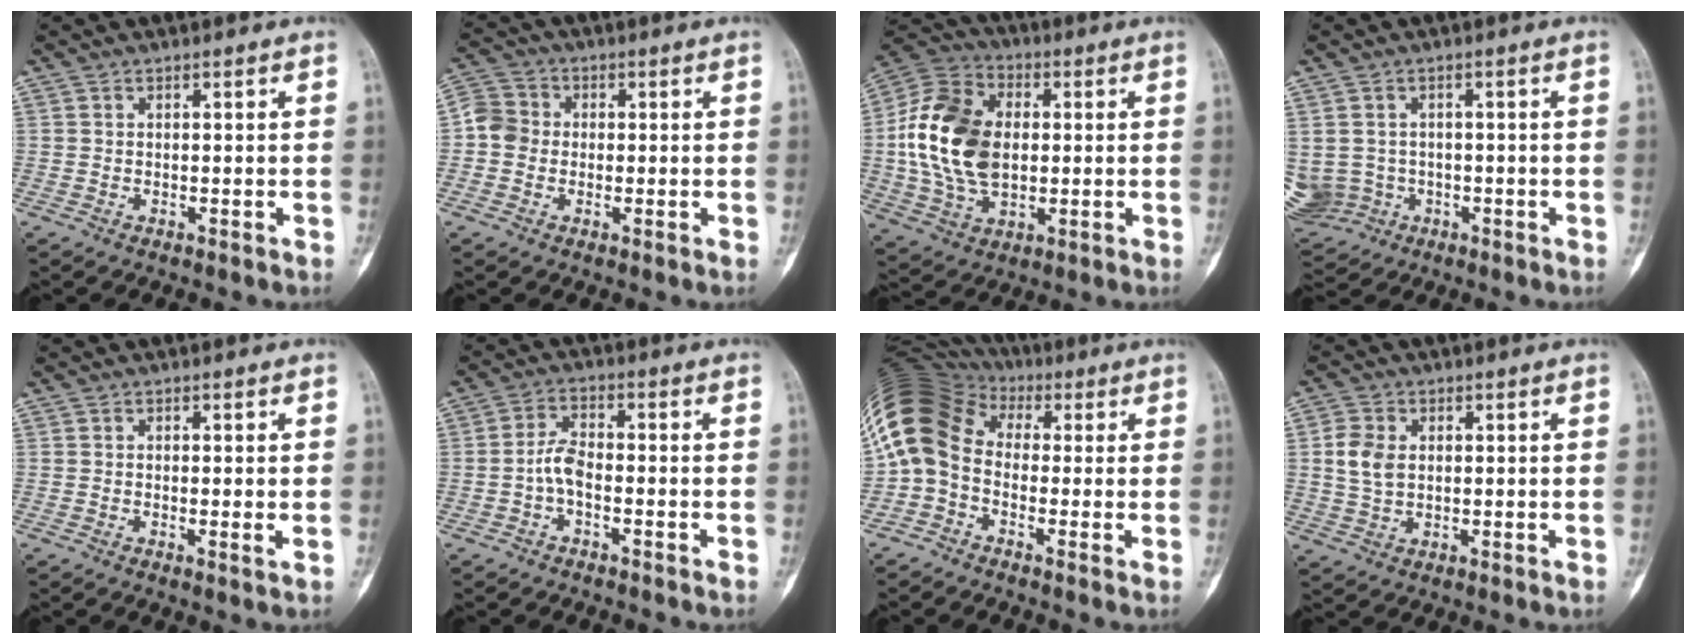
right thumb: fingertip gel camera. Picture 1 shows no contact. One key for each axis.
{"total": 5.4, "fx": -0.4, "fy": 5.0, "fz": 2.1, "tx": -0.029, "ty": 0.015, "tz": -0.018}
{"total": 18.8, "fx": 0.7, "fy": 12.7, "fz": 13.9, "tx": -0.254, "ty": 0.010, "tz": 0.013}
{"total": 9.8, "fx": -1.9, "fy": 9.0, "fz": 3.2, "tx": -0.093, "ty": 0.024, "tz": -0.016}
{"total": 1.5, "fx": 0.0, "fy": 0.2, "fz": 1.5, "tx": -0.028, "ty": -0.005, "tz": -0.002}
{"total": 4.2, "fx": -1.4, "fy": 2.0, "fz": 3.4, "tx": -0.064, "ty": 0.020, "tz": -0.034}
{"total": 13.4, "fx": 0.3, "fy": 10.4, "fz": 8.4, "tx": -0.156, "ty": 0.051, "tz": -0.012}
{"total": 5.9, "fx": 0.9, "fy": 4.2, "fz": 4.0, "tx": -0.079, "ty": 0.003, "tz": 0.018}